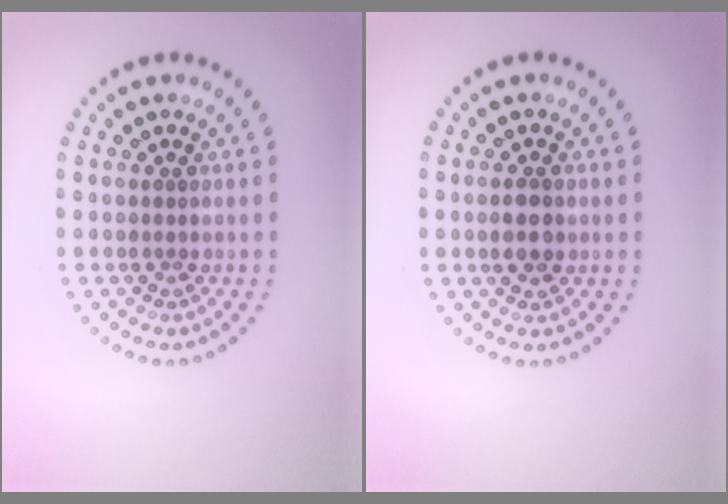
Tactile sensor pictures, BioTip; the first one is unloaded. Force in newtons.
{"total": 2.5, "press": 2.5, "slide": 0.1}